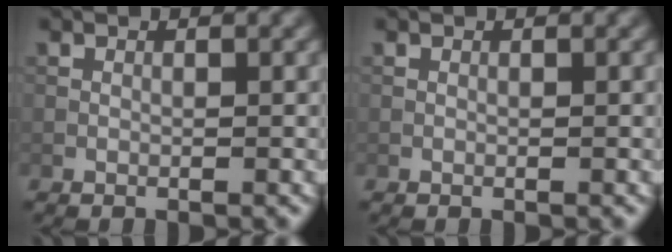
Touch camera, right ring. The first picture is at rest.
{"total": 0.0}